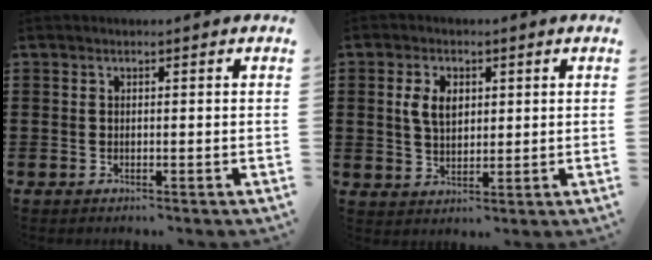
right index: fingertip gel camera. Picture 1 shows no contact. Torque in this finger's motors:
{"motor_torque": [0.71, 0.05, 0.22, 0.12]}